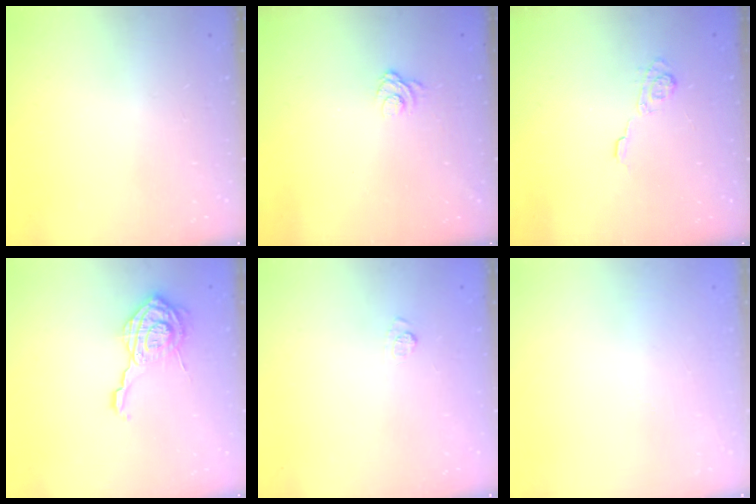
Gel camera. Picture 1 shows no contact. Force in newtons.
{"total": 5.1, "press": 4.9, "slide": 1.3}
{"total": 4.2, "press": 3.8, "slide": 1.6}
{"total": 11.7, "press": 11.6, "slide": 0.7}
{"total": 7.5, "press": 7.3, "slide": 1.4}
{"total": 2.7, "press": 2.6, "slide": 0.8}